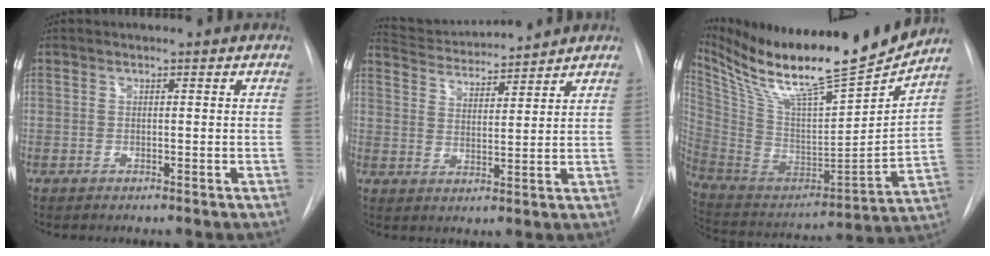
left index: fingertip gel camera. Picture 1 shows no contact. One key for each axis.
{"total": 8.8, "fx": 8.5, "fy": 0.1, "fz": 2.0, "tx": -0.046, "ty": 0.012, "tz": 0.149}
{"total": 23.5, "fx": 20.1, "fy": 1.0, "fz": 12.0, "tx": -0.226, "ty": -0.057, "tz": 0.336}